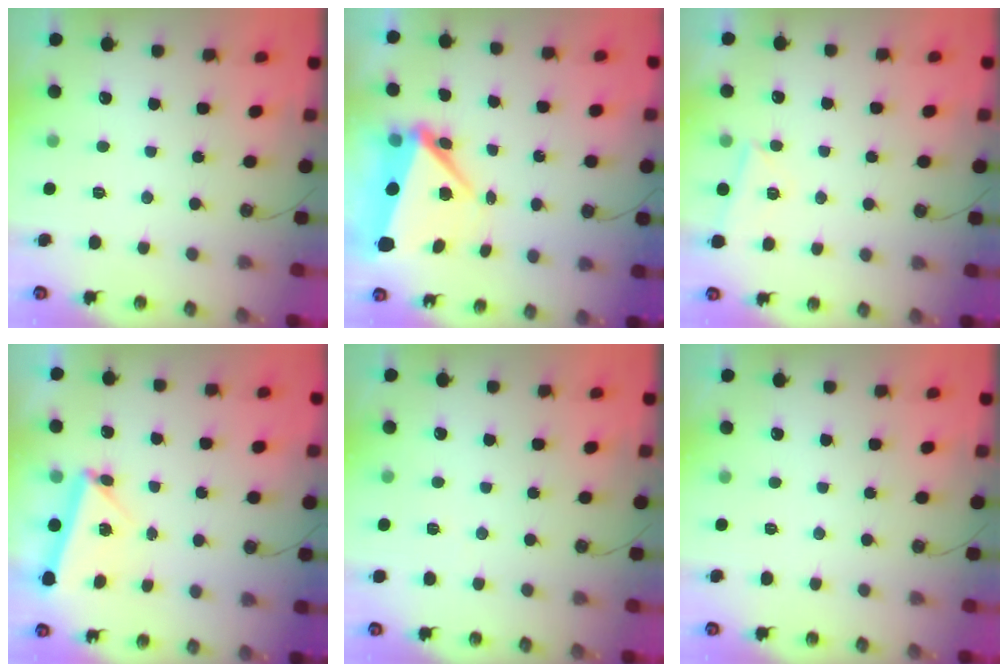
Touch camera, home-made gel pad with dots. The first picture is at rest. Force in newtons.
{"total": 8.1, "press": 8.1, "slide": 0.4}
{"total": 4.2, "press": 3.3, "slide": 2.6}
{"total": 5.8, "press": 5.8, "slide": 0.3}
{"total": 1.9, "press": 1.7, "slide": 1.0}
{"total": 0.0}